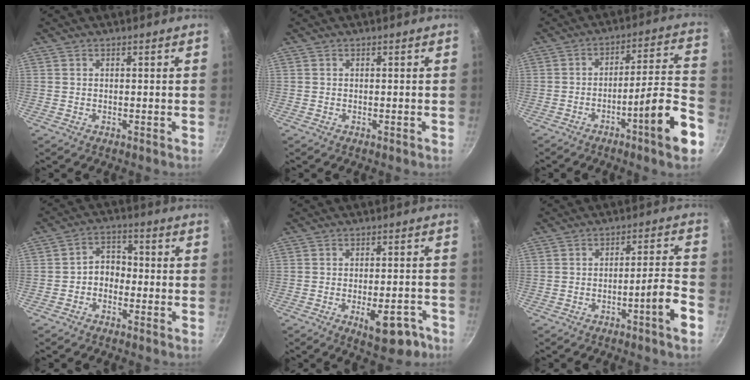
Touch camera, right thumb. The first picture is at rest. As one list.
[{"total": 0.0}, {"total": 14.0, "force": [-6.8, 1.4, 12.1], "torque": [-0.162, 0.050, -0.104]}, {"total": 4.7, "force": [-1.5, 3.6, 2.6], "torque": [-0.016, 0.029, -0.036]}, {"total": 9.4, "force": [-4.5, 4.0, 7.2], "torque": [-0.065, 0.024, -0.050]}, {"total": 7.2, "force": [-3.6, 0.1, 6.3], "torque": [-0.094, 0.034, -0.050]}]